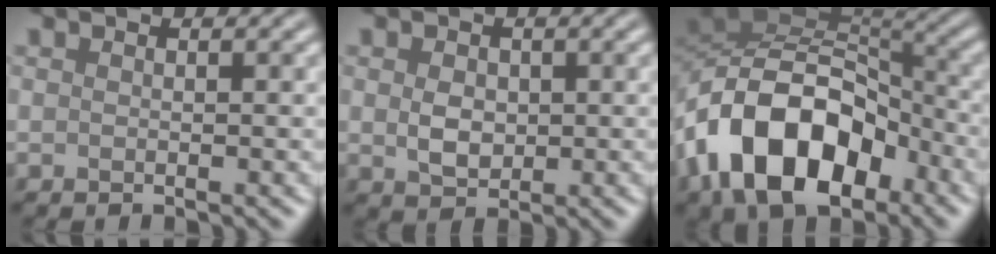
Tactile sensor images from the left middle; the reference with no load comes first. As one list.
[{"total": 2.5, "force": [0.2, 1.9, 1.7], "torque": [-0.033, -0.002, 0.004]}, {"total": 12.5, "force": [-5.3, 7.6, 8.4], "torque": [-0.146, 0.009, -0.105]}]